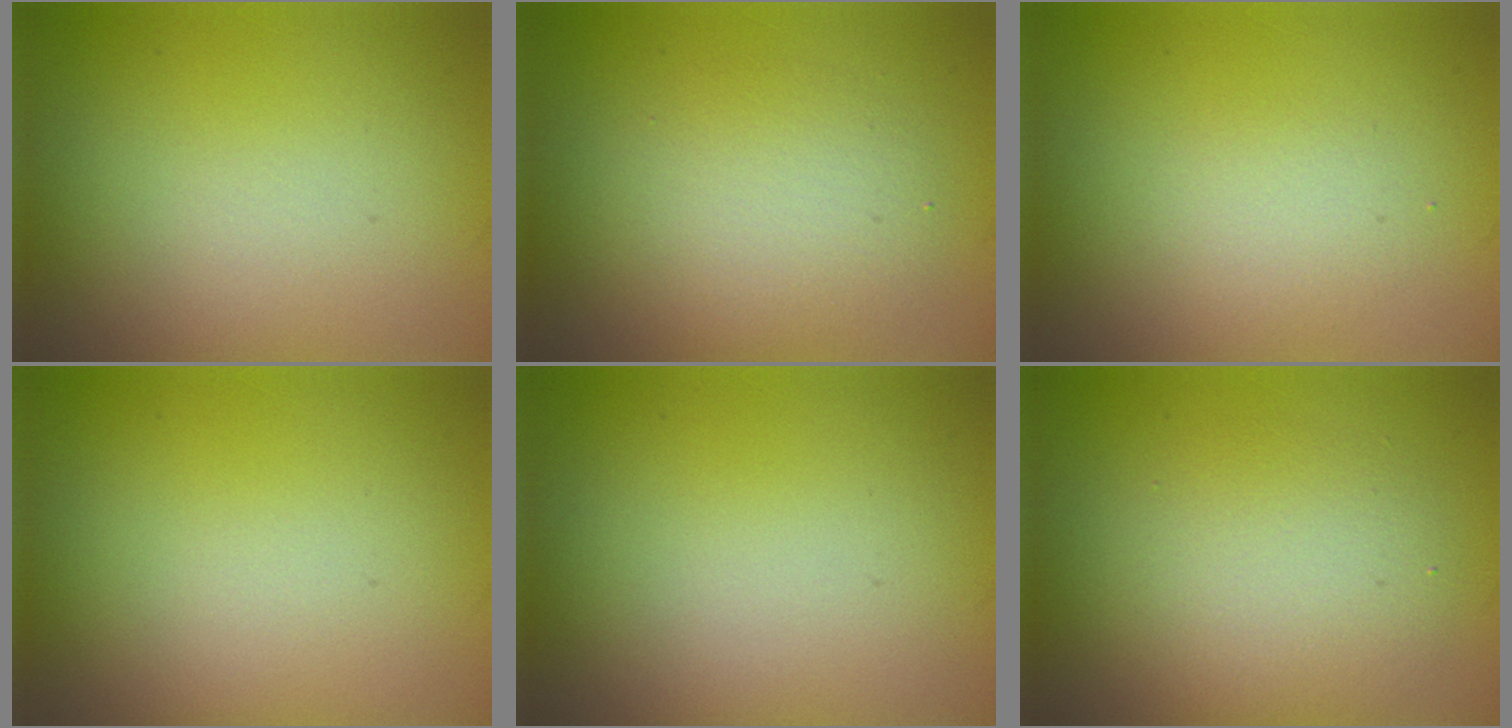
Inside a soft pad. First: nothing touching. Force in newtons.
{"total": 3.5, "press": 3.5, "slide": 0.1}
{"total": 1.5, "press": 1.5, "slide": 0.1}
{"total": 0.0}
{"total": 0.0}
{"total": 2.5, "press": 2.5, "slide": 0.4}